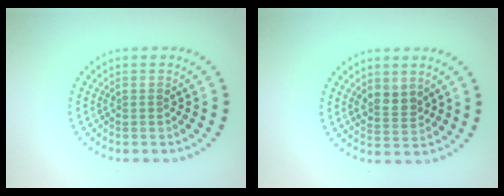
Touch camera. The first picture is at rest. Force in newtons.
{"total": 2.4, "press": 2.3, "slide": 0.9}